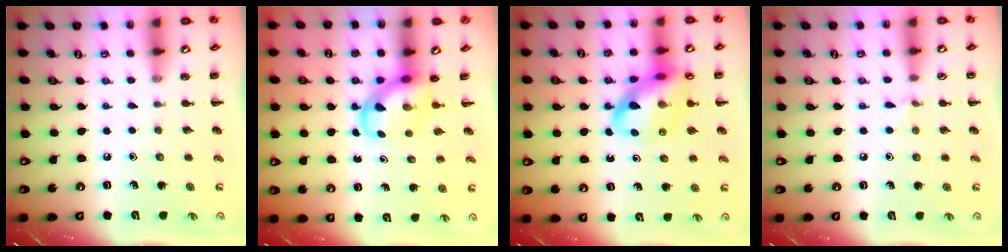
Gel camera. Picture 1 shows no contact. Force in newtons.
{"total": 4.1, "press": 4.0, "slide": 0.8}
{"total": 15.0, "press": 14.6, "slide": 3.4}
{"total": 4.1, "press": 3.9, "slide": 1.4}